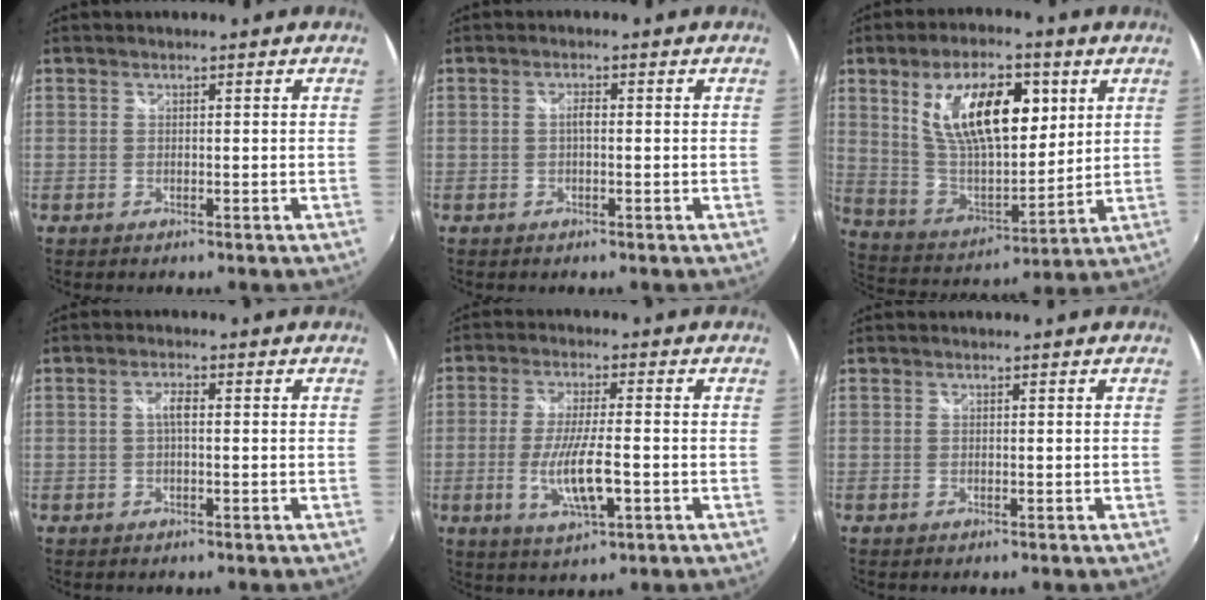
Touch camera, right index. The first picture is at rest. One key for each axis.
{"total": 1.3, "fx": -0.1, "fy": 0.5, "fz": 1.2, "tx": -0.022, "ty": 0.005, "tz": -0.005}
{"total": 18.9, "fx": 6.9, "fy": 8.6, "fz": 15.3, "tx": -0.267, "ty": 0.004, "tz": 0.134}
{"total": 2.0, "fx": 0.0, "fy": 0.7, "fz": 1.9, "tx": -0.037, "ty": 0.006, "tz": -0.002}
{"total": 9.3, "fx": -2.5, "fy": 1.9, "fz": 8.8, "tx": -0.172, "ty": -0.015, "tz": -0.043}
{"total": 0.0}